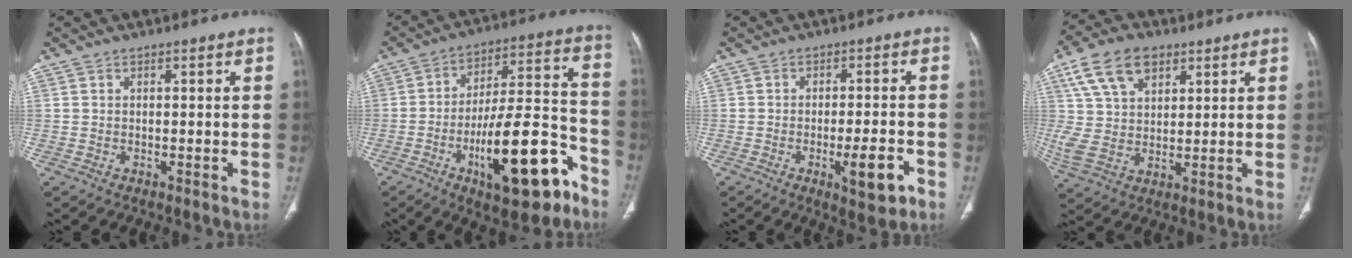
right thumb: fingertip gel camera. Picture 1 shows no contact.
{"total": 21.6, "force": [-10.6, 7.2, 17.4], "torque": [-0.255, 0.073, -0.157]}
{"total": 7.1, "force": [-3.0, 2.1, 6.1], "torque": [-0.084, 0.007, -0.039]}
{"total": 12.6, "force": [6.3, 7.6, 7.9], "torque": [-0.142, -0.012, 0.121]}